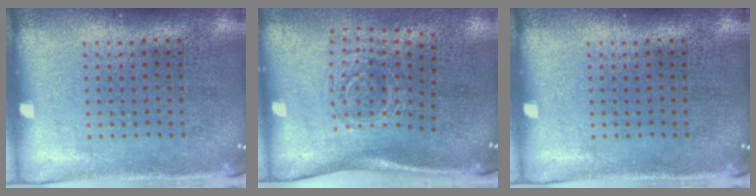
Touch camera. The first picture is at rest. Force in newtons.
{"total": 1.8, "press": 1.3, "slide": 1.3}
{"total": 0.0}